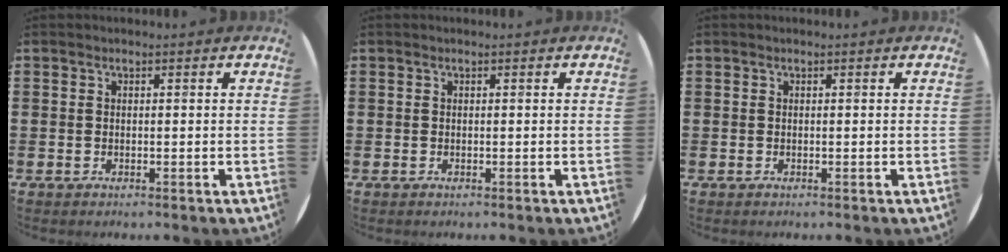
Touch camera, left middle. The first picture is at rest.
{"total": 0.0}
{"total": 0.0}